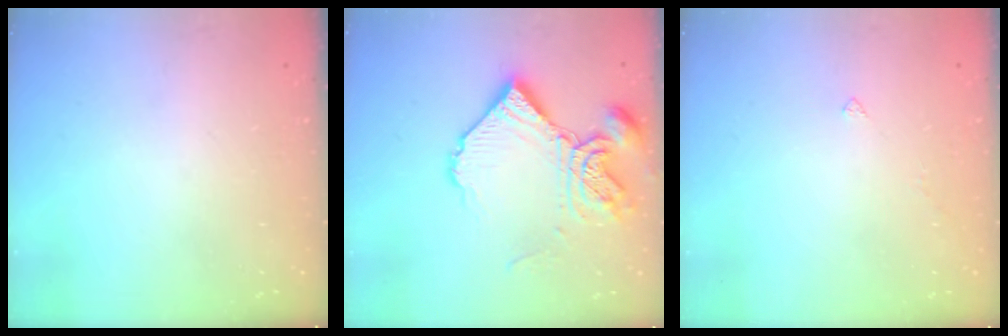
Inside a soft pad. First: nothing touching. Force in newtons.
{"total": 14.3, "press": 14.2, "slide": 1.6}
{"total": 1.9, "press": 1.8, "slide": 0.4}